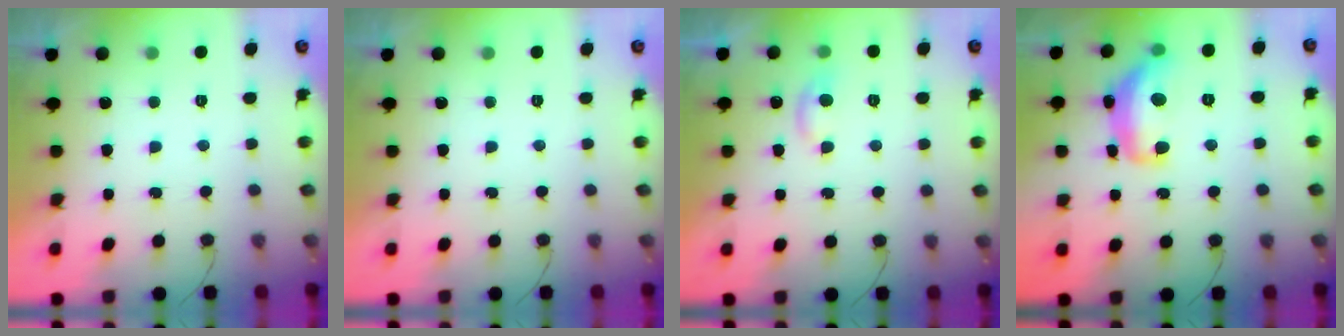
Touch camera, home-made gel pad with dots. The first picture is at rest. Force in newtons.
{"total": 0.0}
{"total": 5.2, "press": 5.2, "slide": 0.7}
{"total": 14.1, "press": 14.1, "slide": 0.9}